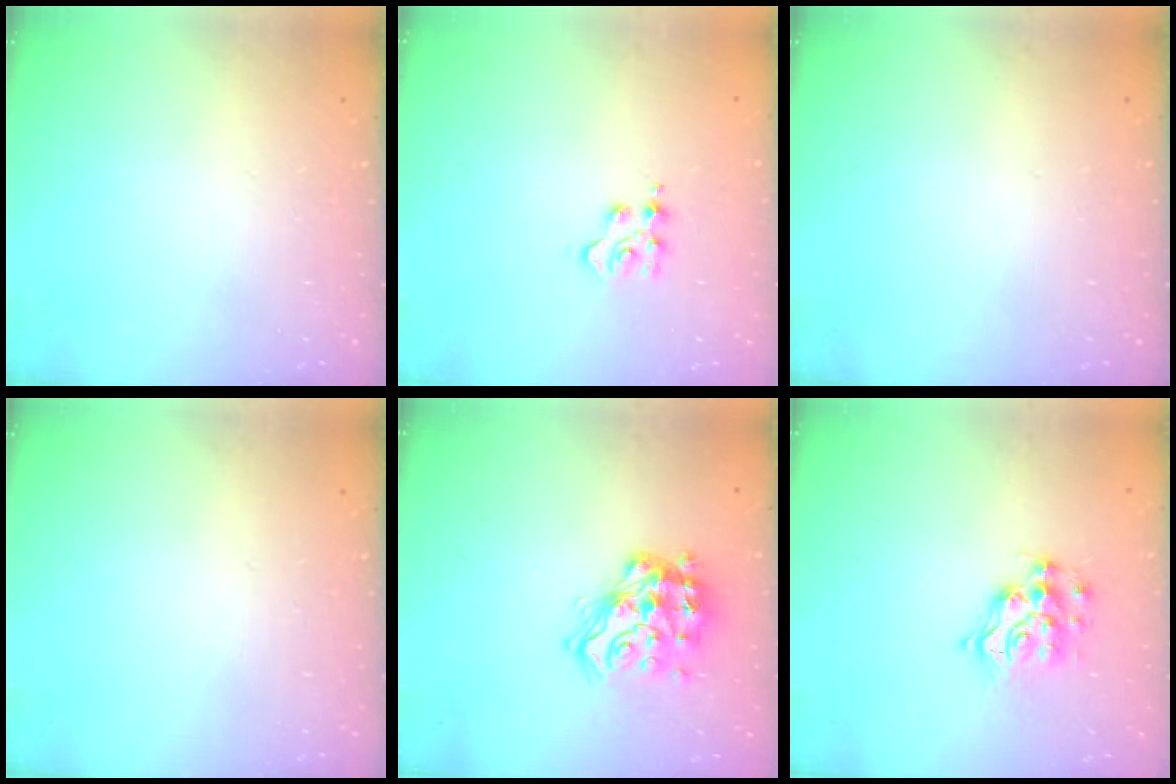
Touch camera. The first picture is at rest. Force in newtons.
{"total": 3.8, "press": 3.8, "slide": 0.5}
{"total": 0.0}
{"total": 0.0}
{"total": 16.0, "press": 15.9, "slide": 1.8}
{"total": 11.6, "press": 11.6, "slide": 0.7}